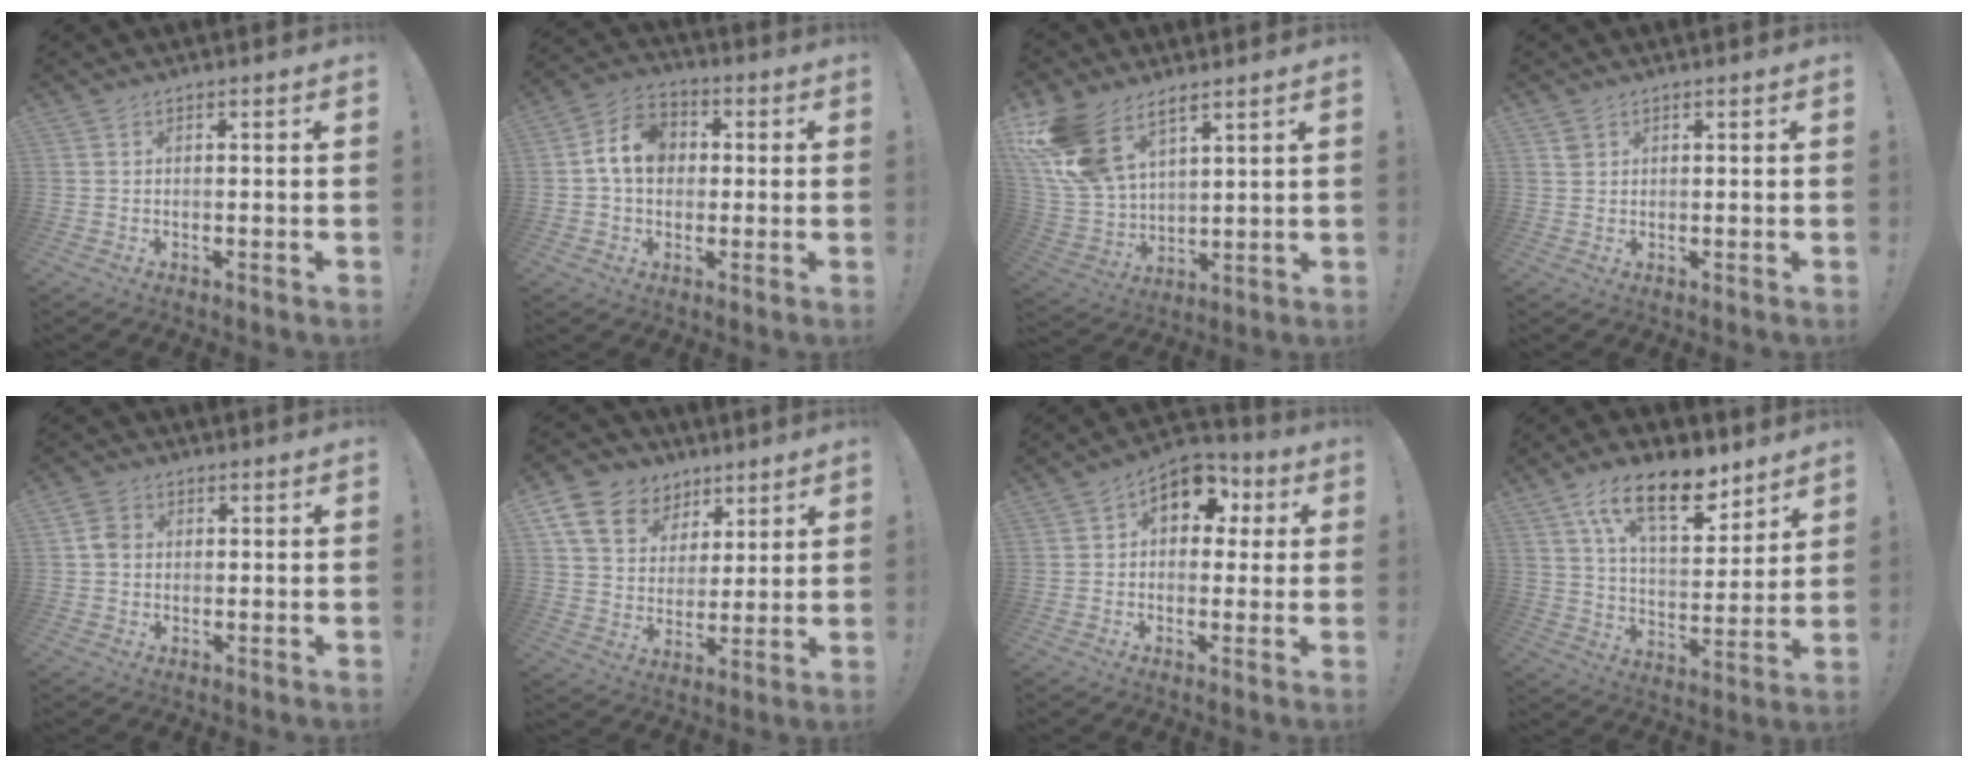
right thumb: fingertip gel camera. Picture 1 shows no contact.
{"total": 11.1, "force": [1.5, 8.8, 6.6], "torque": [-0.102, 0.014, 0.035]}
{"total": 16.2, "force": [10.0, 9.2, 8.8], "torque": [-0.173, -0.054, 0.195]}
{"total": 1.7, "force": [1.1, 1.2, 0.4], "torque": [0.008, -0.007, 0.018]}
{"total": 4.4, "force": [0.4, 3.8, 2.2], "torque": [-0.032, 0.009, 0.010]}
{"total": 13.9, "force": [7.6, 10.3, 5.6], "torque": [-0.083, -0.046, 0.149]}
{"total": 10.1, "force": [3.3, 7.6, 5.9], "torque": [-0.074, -0.005, 0.066]}
{"total": 16.5, "force": [10.4, 6.9, 10.8], "torque": [-0.180, -0.053, 0.181]}